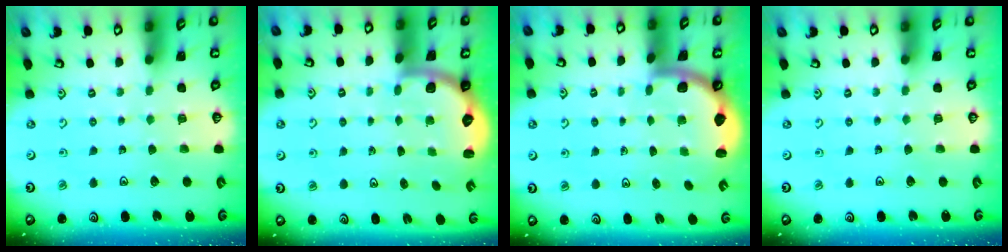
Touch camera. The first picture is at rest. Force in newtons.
{"total": 2.6, "press": 2.2, "slide": 1.3}
{"total": 1.8, "press": 1.8, "slide": 0.1}
{"total": 0.0}